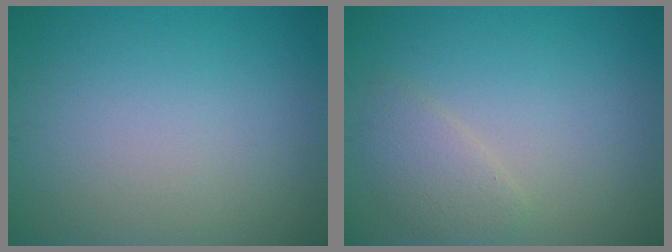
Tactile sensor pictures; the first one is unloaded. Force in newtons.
{"total": 2.0, "press": 2.0, "slide": 0.2}